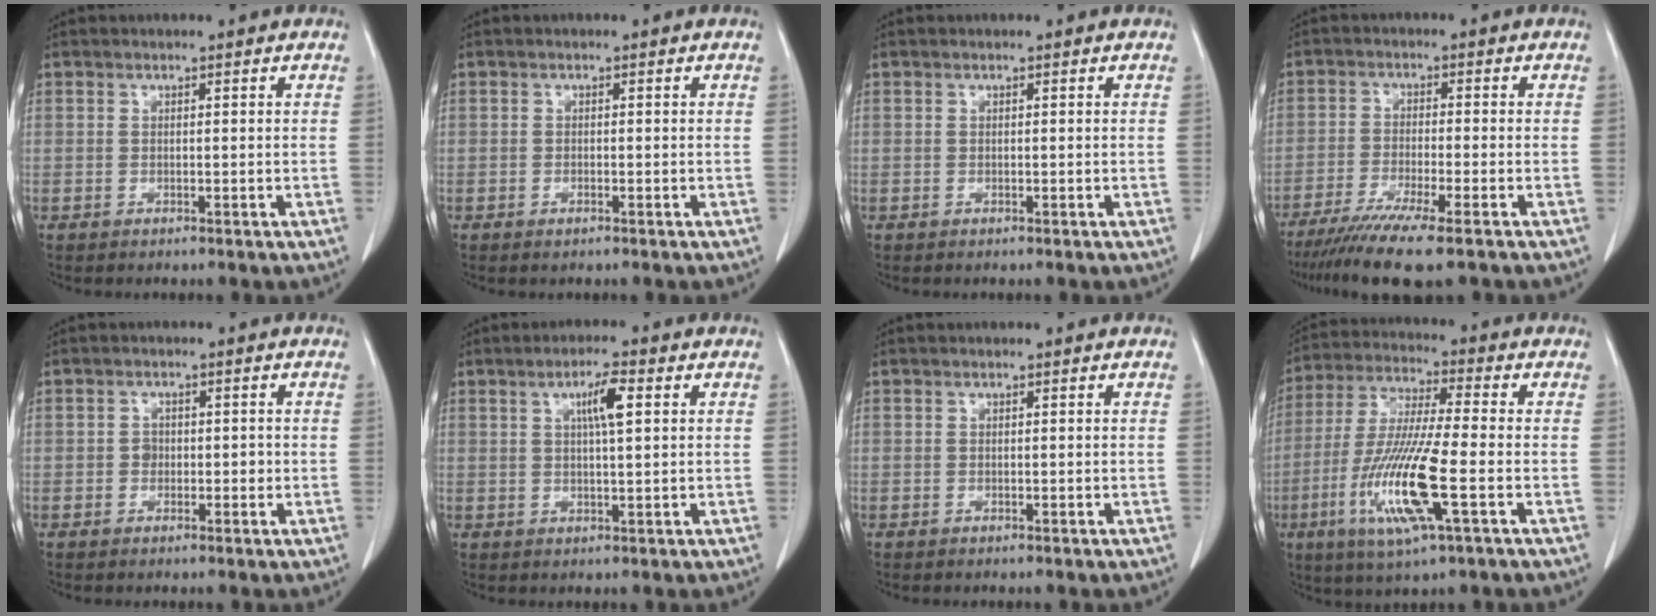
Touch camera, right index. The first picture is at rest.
{"total": 0.8, "force": [-0.5, 0.2, 0.5], "torque": [-0.011, -0.001, -0.005]}
{"total": 0.0}
{"total": 10.2, "force": [-7.7, -0.1, 6.8], "torque": [-0.109, -0.026, -0.124]}
{"total": 2.0, "force": [-0.3, 1.6, 1.2], "torque": [-0.015, 0.006, -0.005]}
{"total": 4.6, "force": [1.5, 0.4, 4.3], "torque": [-0.077, 0.002, 0.026]}
{"total": 0.0}
{"total": 14.7, "force": [-4.5, 0.9, 13.9], "torque": [-0.290, -0.020, -0.087]}